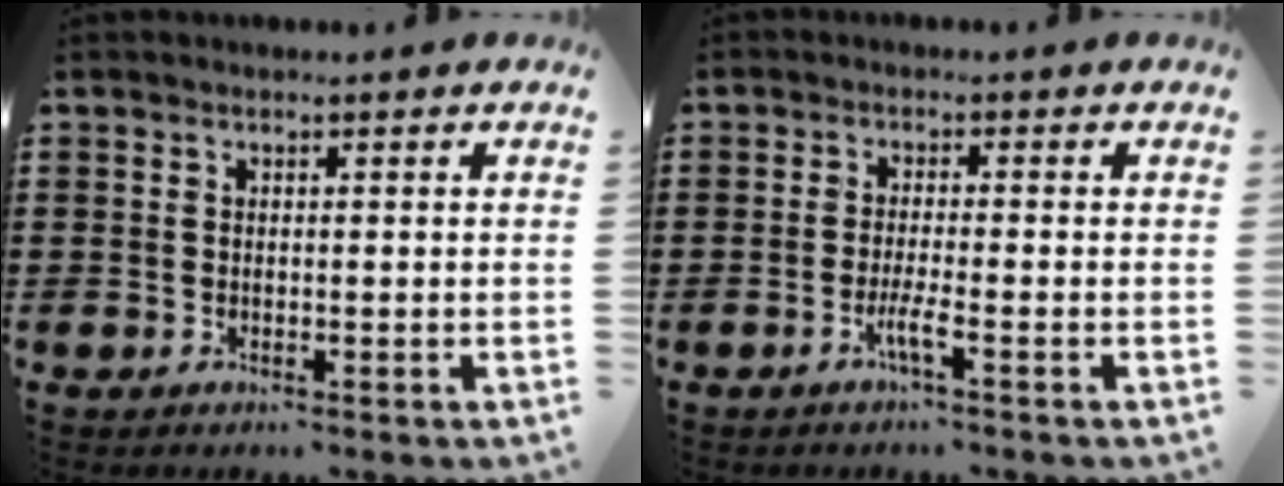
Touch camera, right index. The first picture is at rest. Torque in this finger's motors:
{"motor_torque": [1.07, 1.06, 0.11, 0.07]}